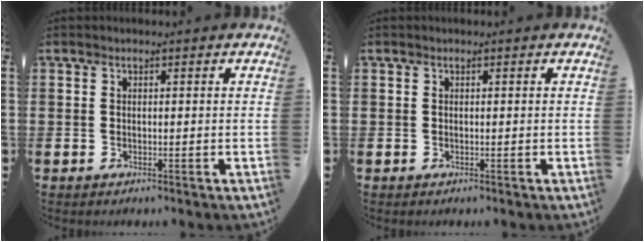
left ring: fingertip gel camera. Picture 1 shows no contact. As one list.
[{"total": 0.0}]